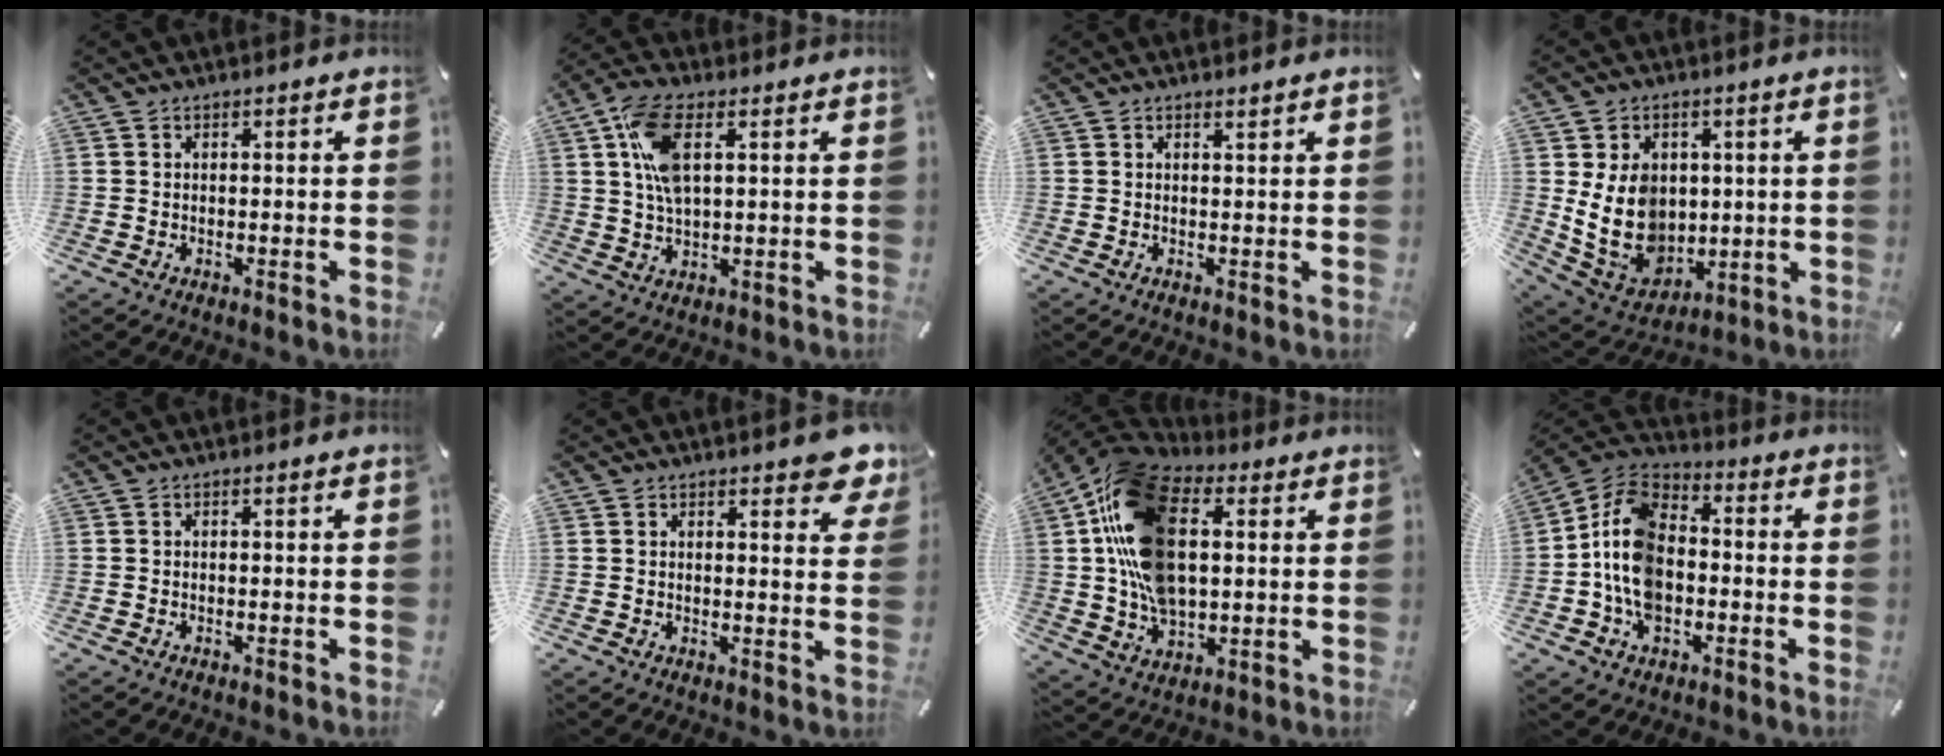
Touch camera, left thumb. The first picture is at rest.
{"total": 10.1, "force": [3.0, 4.8, 8.4], "torque": [-0.187, 0.001, 0.052]}
{"total": 0.7, "force": [0.6, 0.1, 0.3], "torque": [-0.008, -0.003, 0.012]}
{"total": 13.0, "force": [1.3, 10.9, 7.1], "torque": [-0.157, -0.018, 0.029]}
{"total": 0.0}
{"total": 5.9, "force": [4.8, 1.7, 3.0], "torque": [-0.033, -0.033, 0.080]}
{"total": 22.7, "force": [4.6, 14.7, 16.7], "torque": [-0.350, -0.002, 0.080]}
{"total": 13.3, "force": [-2.8, 9.5, 8.8], "torque": [-0.213, 0.014, -0.056]}